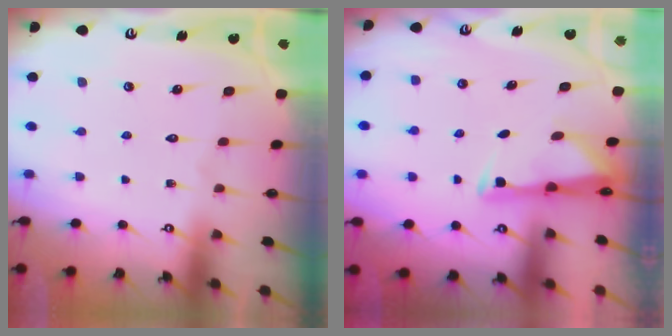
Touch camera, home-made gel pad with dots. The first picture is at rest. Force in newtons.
{"total": 3.0, "press": 2.9, "slide": 0.4}